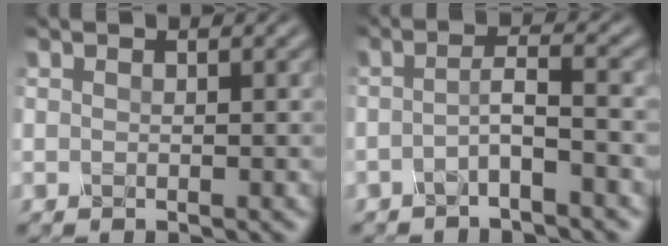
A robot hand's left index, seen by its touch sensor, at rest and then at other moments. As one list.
[{"total": 2.3, "force": [-1.1, 0.1, 2.0], "torque": [-0.041, 0.006, -0.027]}]